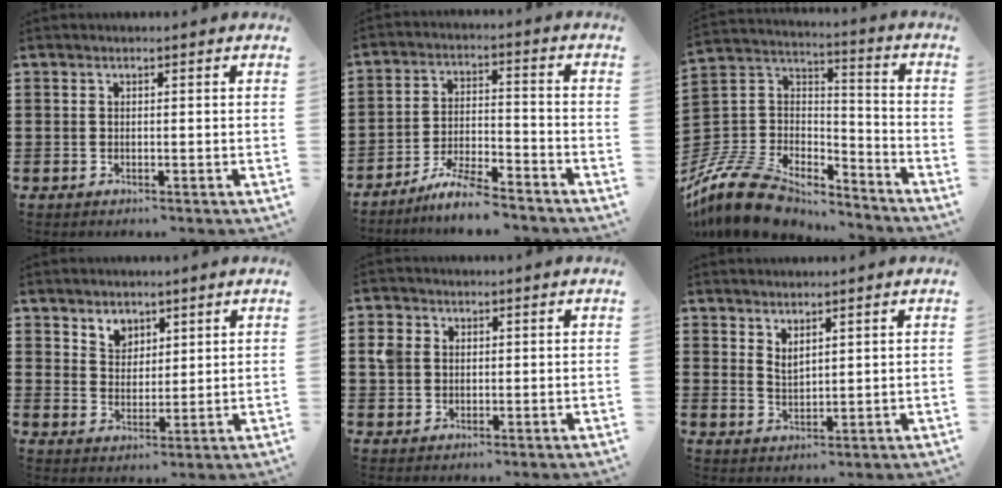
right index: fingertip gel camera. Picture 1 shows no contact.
{"total": 6.5, "force": [-6.0, 0.3, 2.4], "torque": [-0.051, 0.000, -0.116]}
{"total": 12.1, "force": [-10.3, 4.6, 4.5], "torque": [-0.122, 0.015, -0.207]}
{"total": 3.9, "force": [2.8, 2.6, 0.2], "torque": [-0.018, 0.007, 0.054]}
{"total": 3.2, "force": [0.9, 2.8, 1.4], "torque": [-0.046, 0.010, 0.012]}
{"total": 2.1, "force": [2.0, 0.6, 0.4], "torque": [-0.012, 0.005, 0.038]}